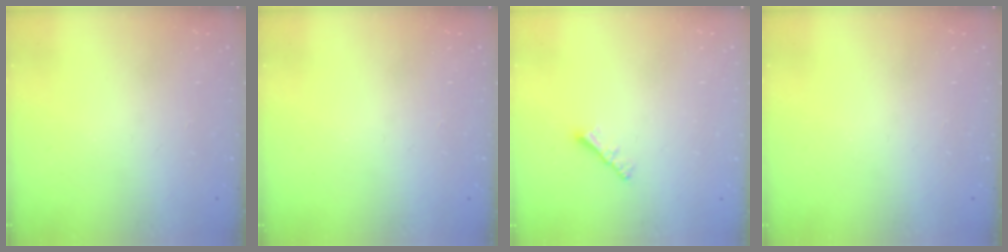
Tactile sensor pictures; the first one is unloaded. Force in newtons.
{"total": 0.0}
{"total": 2.2, "press": 2.1, "slide": 0.6}
{"total": 0.0}